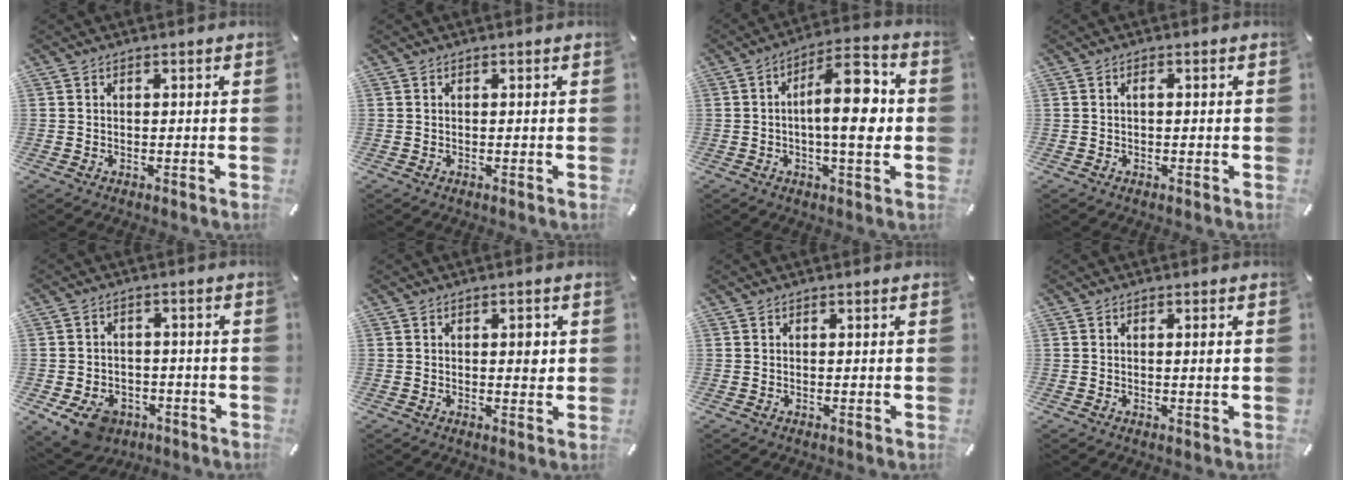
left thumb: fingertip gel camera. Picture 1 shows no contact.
{"total": 0.0}
{"total": 15.2, "force": [0.3, 5.1, 14.3], "torque": [-0.213, 0.002, -0.003]}
{"total": 1.0, "force": [-0.1, 0.2, 1.0], "torque": [-0.021, 0.000, -0.002]}
{"total": 8.6, "force": [-4.8, 5.8, 4.0], "torque": [-0.071, 0.030, -0.085]}
{"total": 4.2, "force": [0.7, 2.3, 3.5], "torque": [-0.029, -0.008, 0.001]}
{"total": 0.0}
{"total": 1.4, "force": [0.1, 0.0, 1.4], "torque": [-0.027, -0.002, 0.001]}